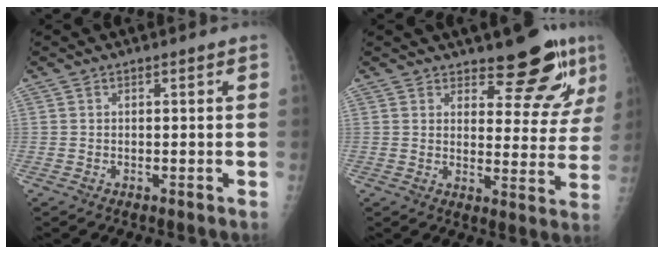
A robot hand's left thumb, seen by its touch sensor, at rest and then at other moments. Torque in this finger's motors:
{"motor_torque": [0.07, 0.05, 0.61, -0.30, 0.00]}